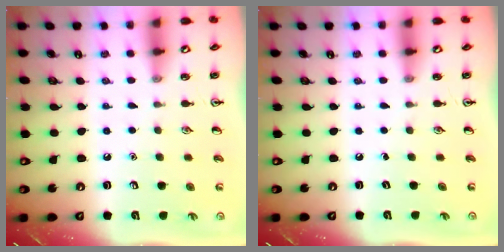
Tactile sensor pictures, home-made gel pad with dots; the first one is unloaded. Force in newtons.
{"total": 0.0}